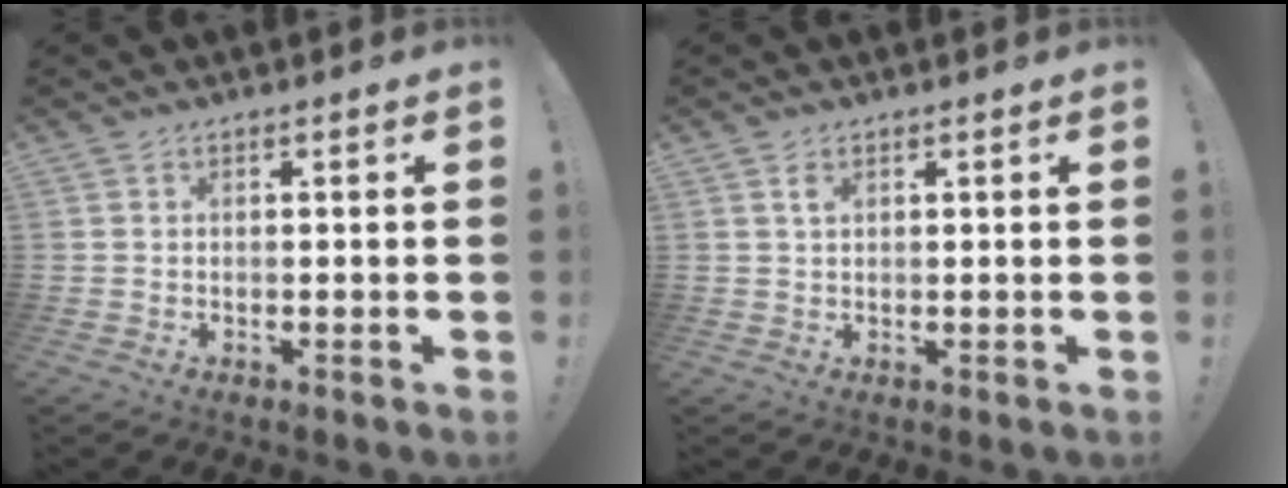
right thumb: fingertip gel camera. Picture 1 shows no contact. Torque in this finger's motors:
{"motor_torque": [-0.02, -0.45, -0.11, 0.11, 0.00]}